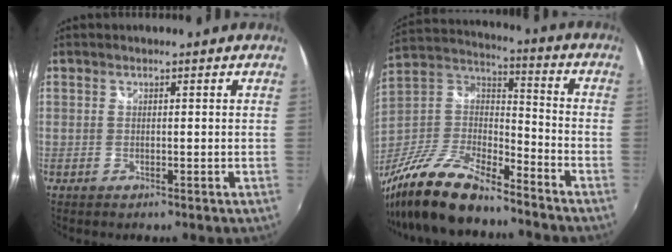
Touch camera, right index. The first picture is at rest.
{"total": 21.3, "force": [-16.3, 5.9, 12.4], "torque": [-0.269, -0.021, -0.303]}